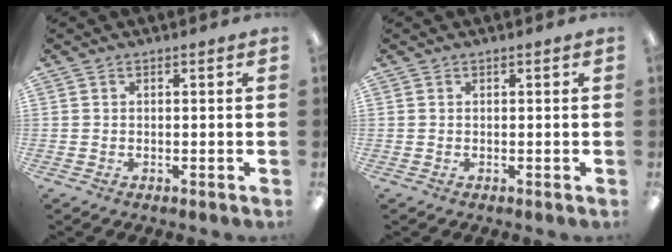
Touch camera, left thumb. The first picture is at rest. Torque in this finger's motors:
{"motor_torque": [0.01, 0.01, 0.03, 0.07, 0.02]}